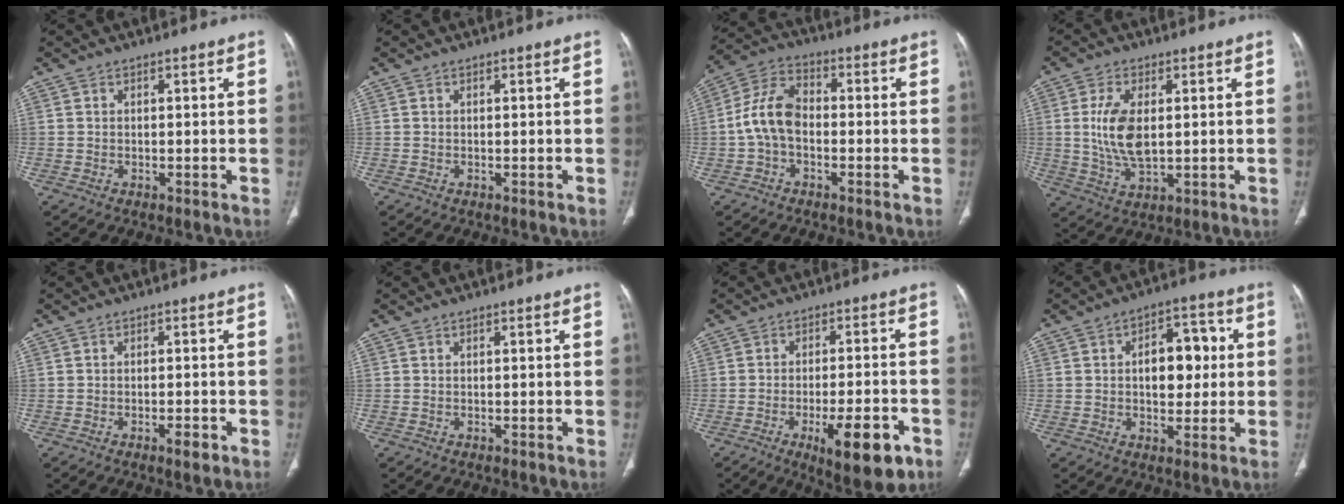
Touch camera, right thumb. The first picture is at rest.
{"total": 0.0}
{"total": 9.0, "force": [-1.3, 5.7, 6.8], "torque": [-0.128, 0.030, -0.036]}
{"total": 9.6, "force": [1.0, 4.8, 8.3], "torque": [-0.170, -0.012, 0.027]}
{"total": 2.3, "force": [-1.2, 0.7, 1.8], "torque": [-0.027, 0.002, -0.020]}
{"total": 0.0}
{"total": 12.9, "force": [-6.0, 4.2, 10.7], "torque": [-0.145, 0.017, -0.079]}
{"total": 10.2, "force": [1.0, 6.2, 7.9], "torque": [-0.079, 0.017, 0.016]}